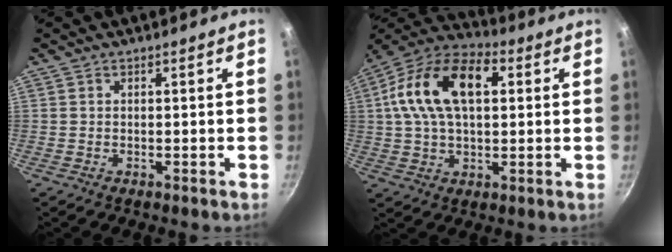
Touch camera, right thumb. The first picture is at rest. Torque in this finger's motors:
{"motor_torque": [-0.93, 1.71, 0.50, -0.33, 0.18]}